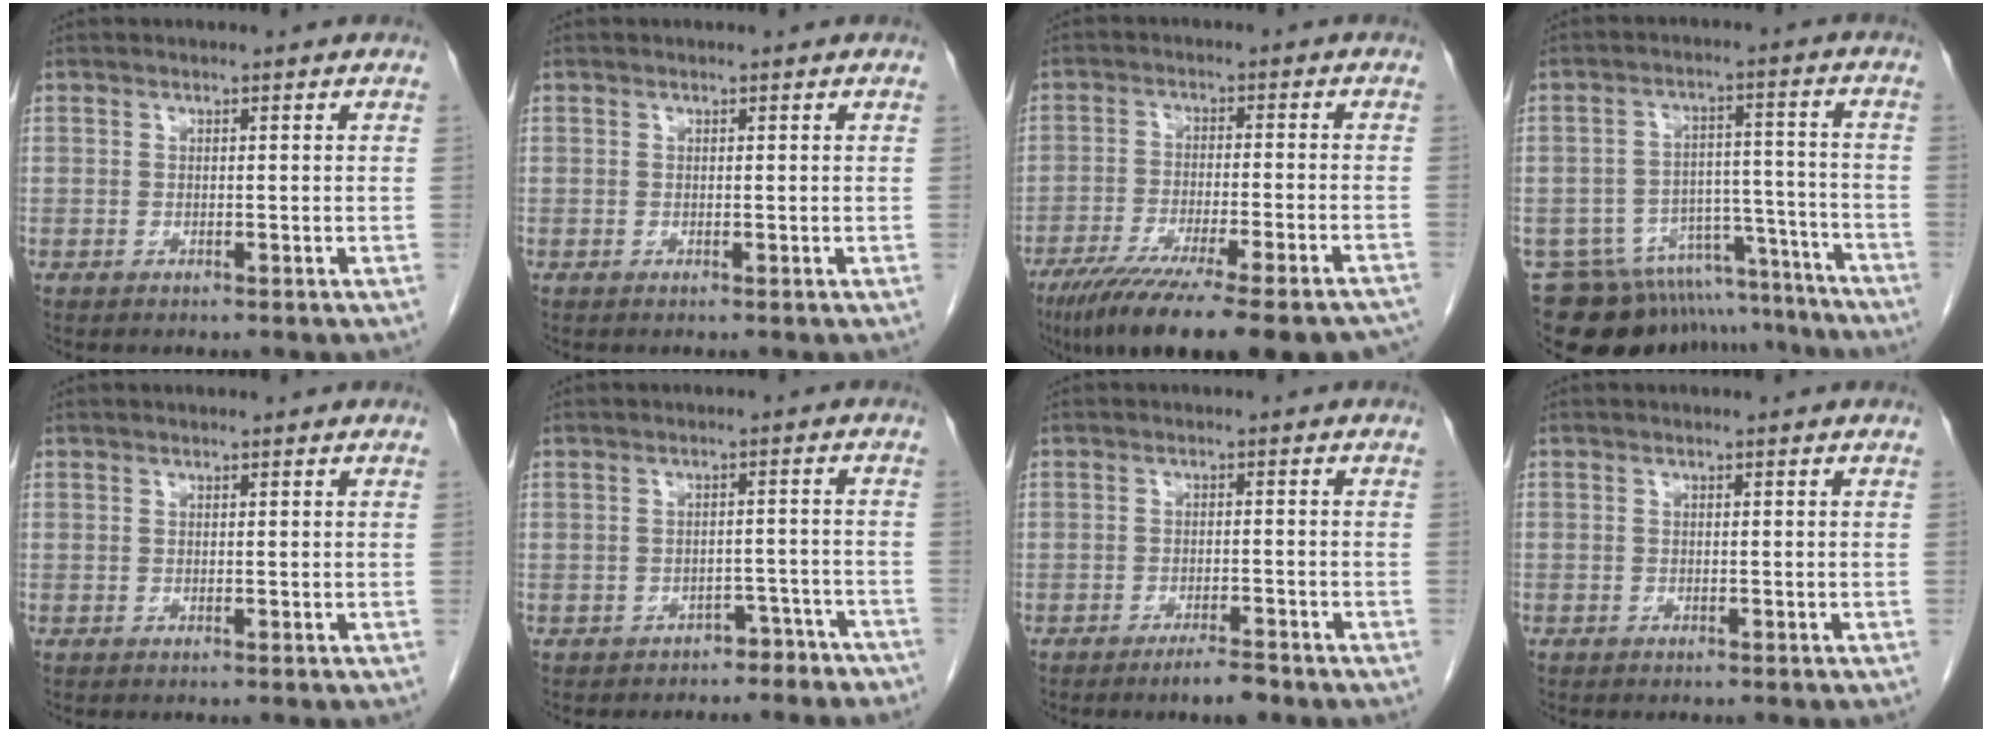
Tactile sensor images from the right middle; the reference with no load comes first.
{"total": 0.0}
{"total": 24.8, "force": [-20.4, 2.8, 13.8], "torque": [-0.158, -0.044, -0.281]}
{"total": 17.2, "force": [-15.5, 6.2, 4.2], "torque": [-0.063, 0.036, -0.211]}
{"total": 0.0}
{"total": 6.7, "force": [-5.6, 3.5, 1.1], "torque": [-0.005, 0.024, -0.058]}
{"total": 3.5, "force": [-2.7, 0.4, 2.1], "torque": [-0.036, -0.003, -0.042]}
{"total": 0.6, "force": [-0.5, 0.4, 0.1], "torque": [-0.011, 0.001, -0.008]}